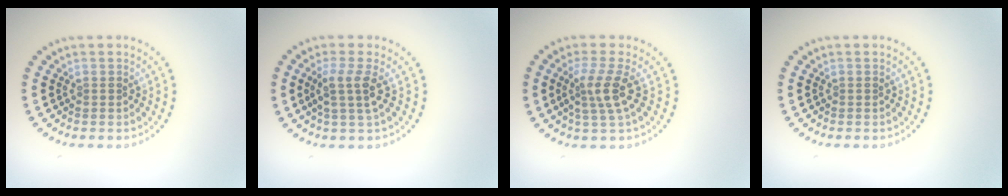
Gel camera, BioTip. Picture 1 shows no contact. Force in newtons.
{"total": 2.6, "press": 2.0, "slide": 1.6}
{"total": 2.9, "press": 2.2, "slide": 1.8}
{"total": 0.0}